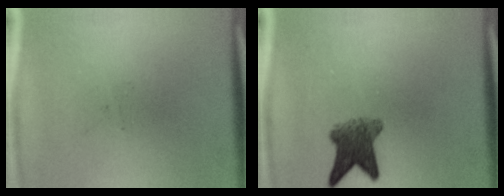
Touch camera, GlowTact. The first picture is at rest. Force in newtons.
{"total": 5.2}